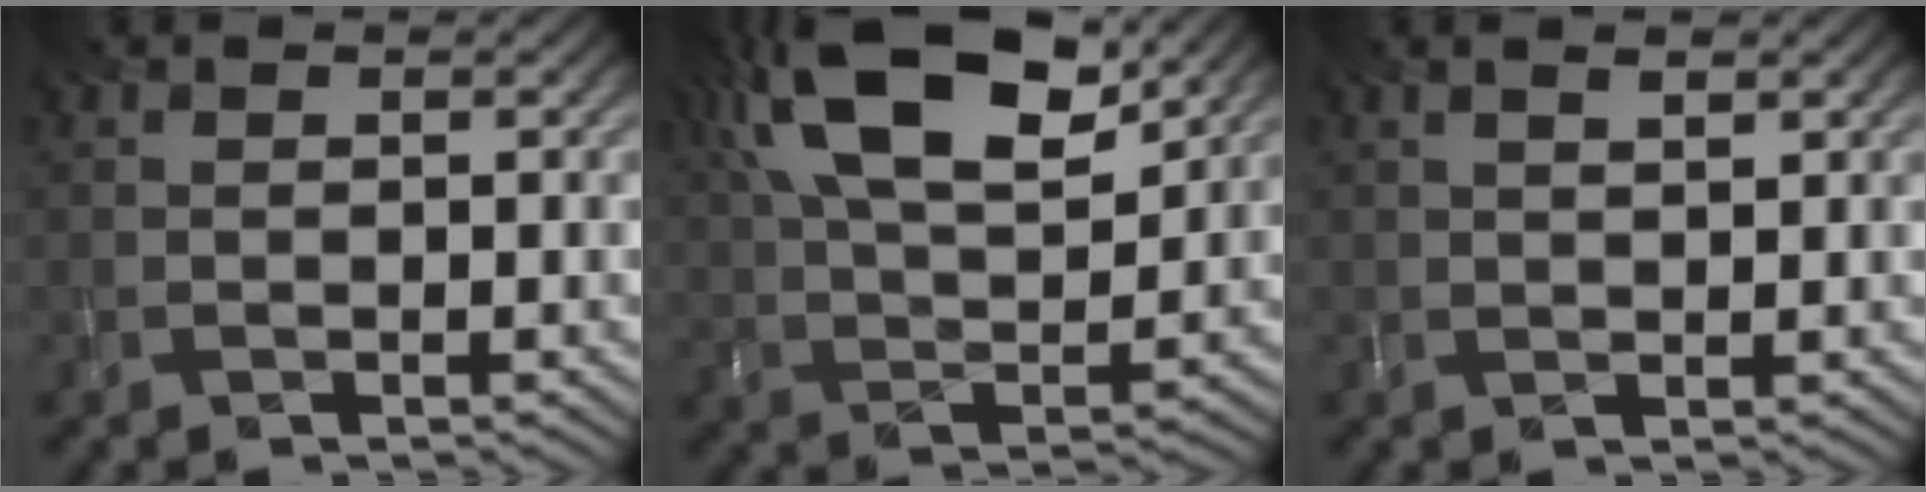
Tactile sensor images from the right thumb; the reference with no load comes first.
{"total": 16.9, "force": [8.5, 7.5, 12.5], "torque": [-0.258, 0.033, 0.127]}
{"total": 1.9, "force": [1.2, 0.4, 1.4], "torque": [-0.027, 0.001, 0.024]}